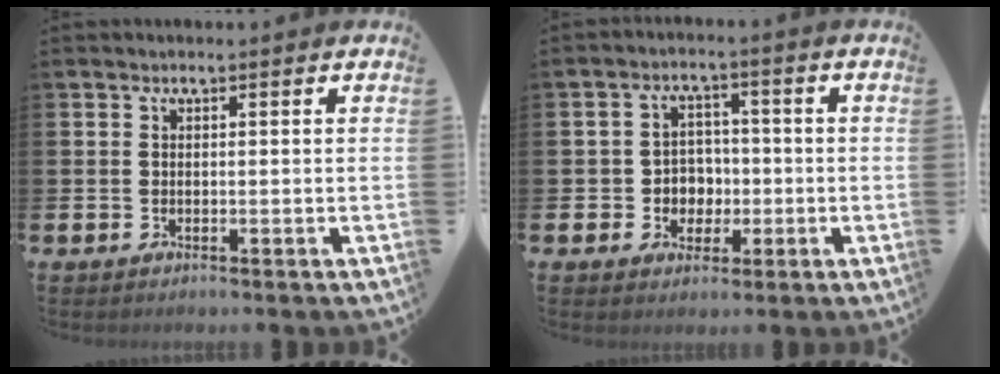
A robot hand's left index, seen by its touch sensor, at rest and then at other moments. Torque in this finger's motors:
{"motor_torque": [0.44, 0.42, 0.07, 0.04]}